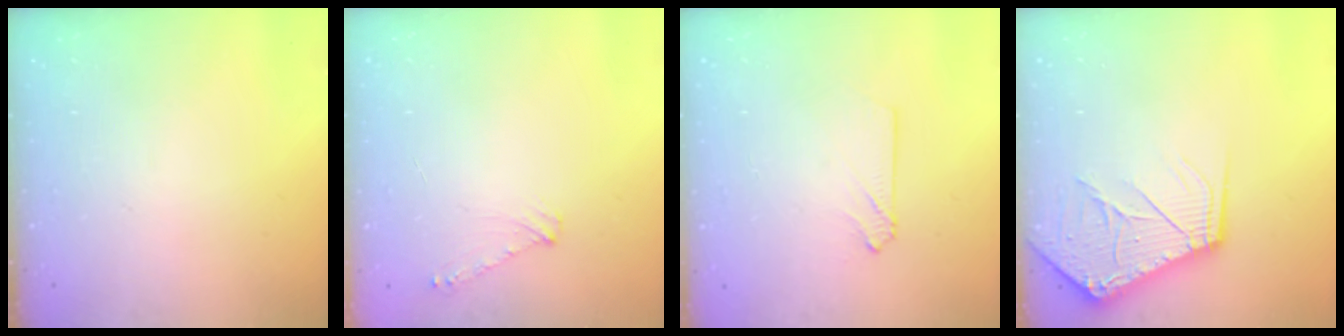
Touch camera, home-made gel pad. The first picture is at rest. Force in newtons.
{"total": 5.1, "press": 5.1, "slide": 0.5}
{"total": 2.4, "press": 2.4, "slide": 0.3}
{"total": 12.4, "press": 12.3, "slide": 1.6}